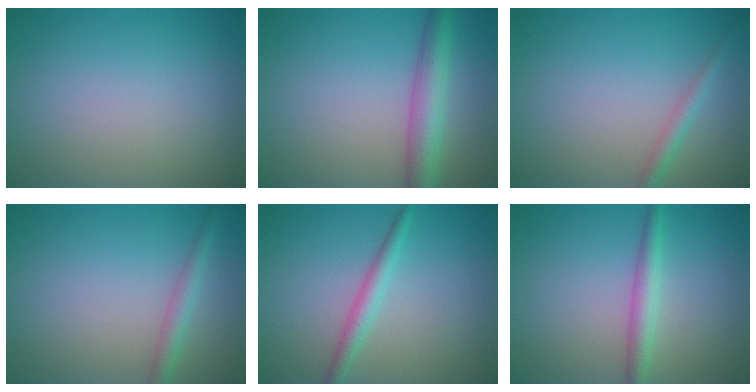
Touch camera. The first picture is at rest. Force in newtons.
{"total": 4.4, "press": 4.4, "slide": 0.1}
{"total": 1.5, "press": 1.5, "slide": 0.1}
{"total": 2.1, "press": 2.1, "slide": 0.1}
{"total": 2.1, "press": 2.1, "slide": 0.1}
{"total": 2.3, "press": 2.3, "slide": 0.1}